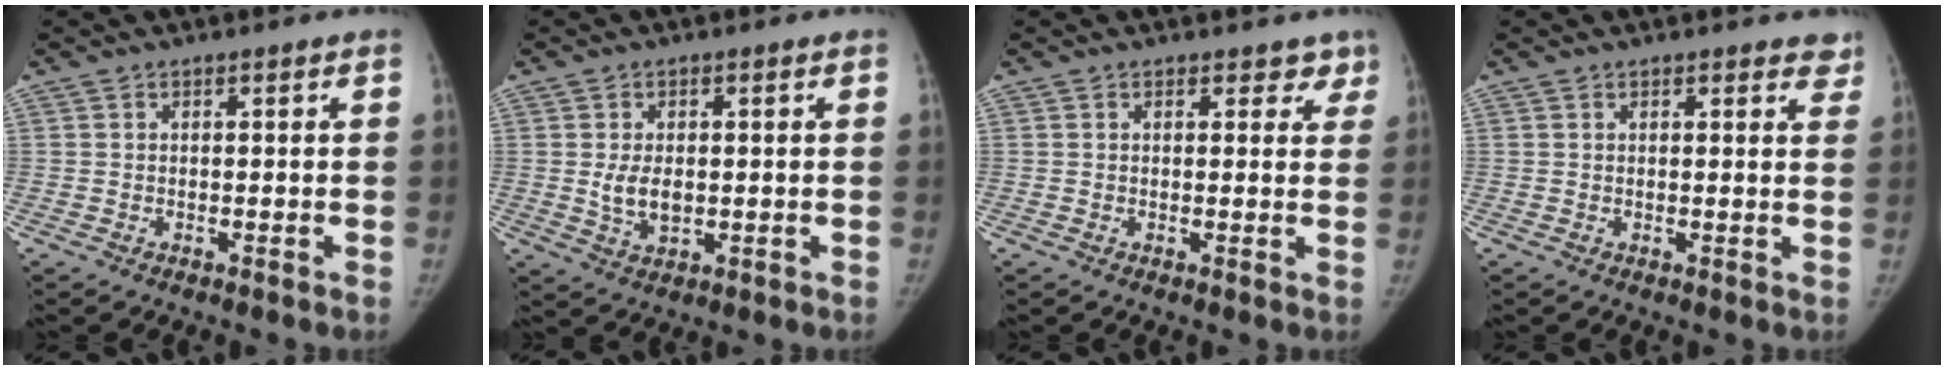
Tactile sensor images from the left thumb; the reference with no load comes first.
{"total": 5.0, "force": [-0.1, 3.0, 4.1], "torque": [-0.069, -0.004, 0.003]}
{"total": 3.0, "force": [2.3, 1.8, 0.7], "torque": [0.030, -0.009, 0.017]}
{"total": 3.6, "force": [3.0, 1.6, 1.1], "torque": [0.026, -0.011, 0.021]}